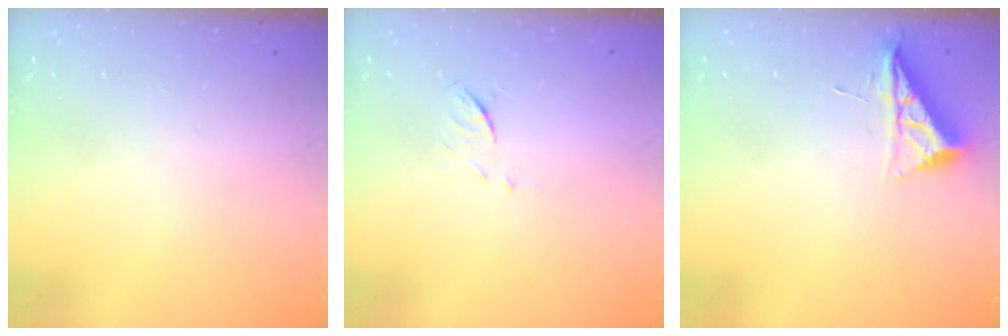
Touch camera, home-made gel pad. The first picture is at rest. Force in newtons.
{"total": 5.8, "press": 5.8, "slide": 0.5}
{"total": 6.8, "press": 6.7, "slide": 0.7}